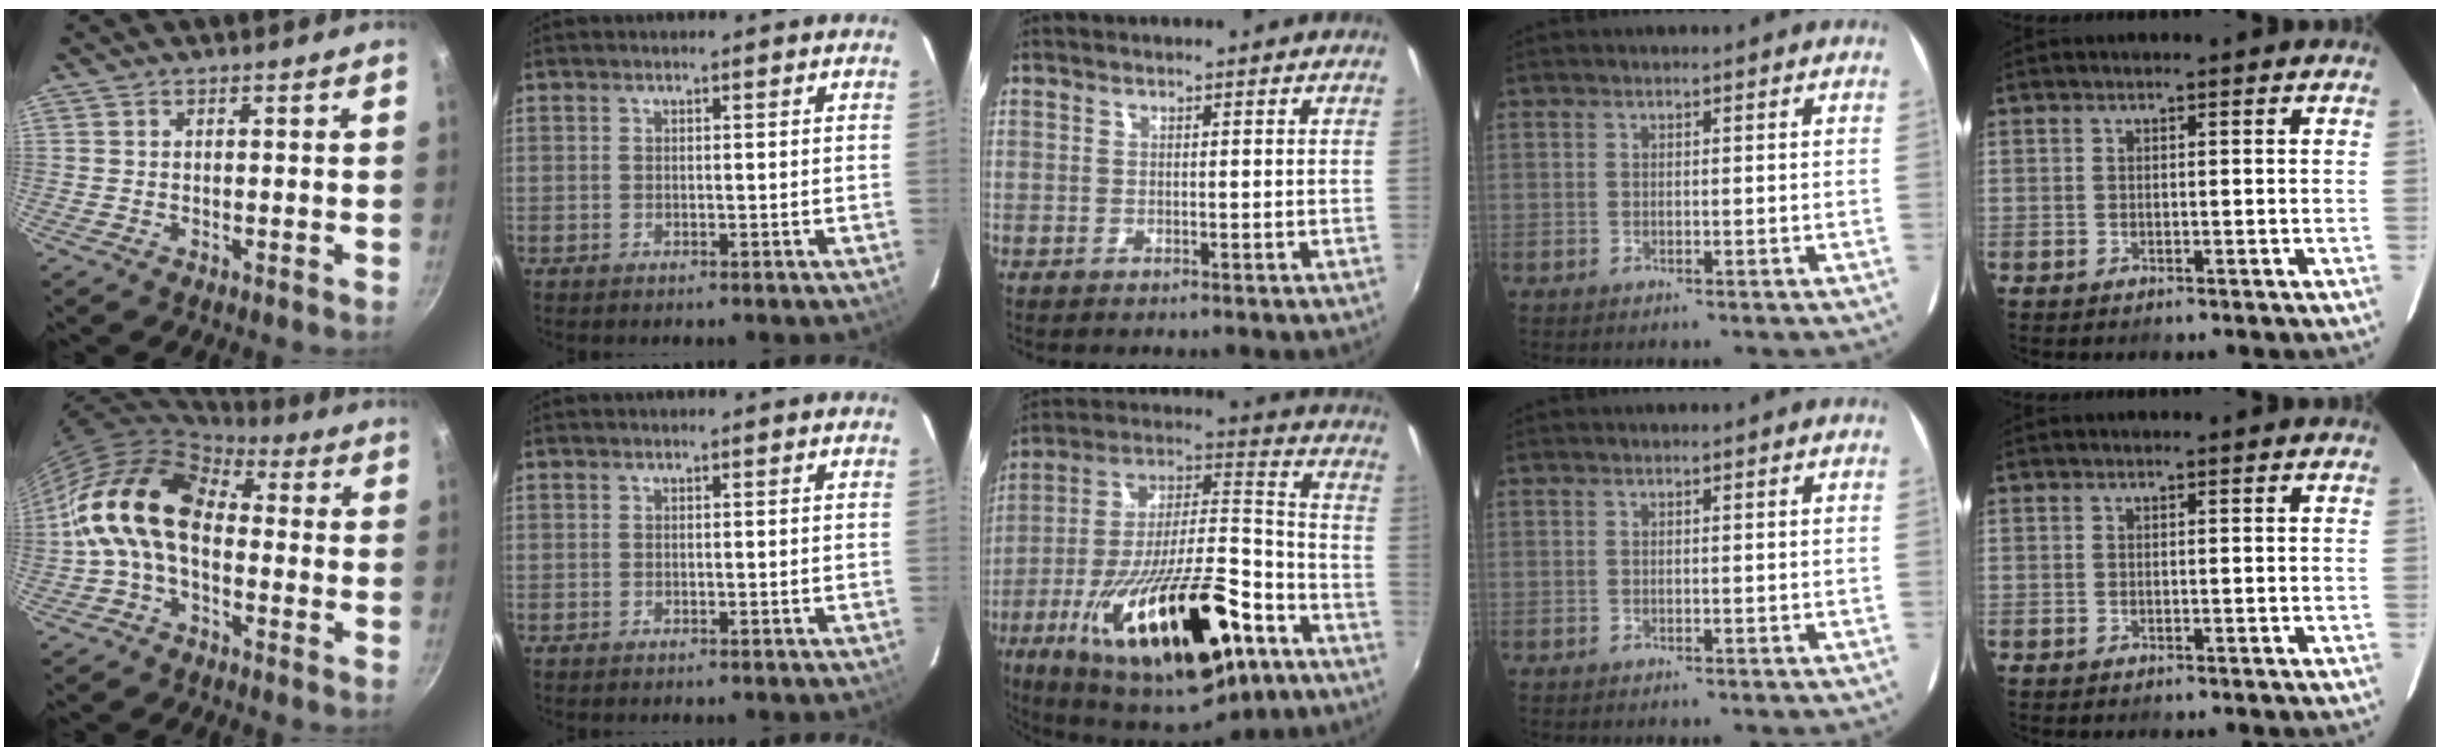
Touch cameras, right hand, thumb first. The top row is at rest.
{"thumb": {"total": 13.8, "force": [-0.3, 9.2, 10.3], "torque": [-0.161, 0.034, -0.028]}, "middle": {"total": 30.9, "force": [-15.7, 10.5, 24.4], "torque": [-0.412, -0.021, -0.240]}}